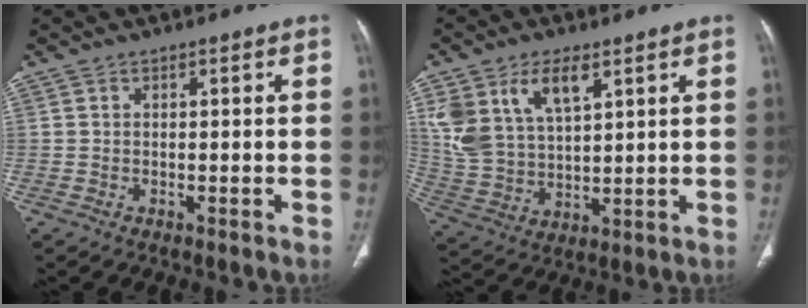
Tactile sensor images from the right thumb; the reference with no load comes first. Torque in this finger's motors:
{"motor_torque": [1.44, 2.19, 1.13, 0.79, 0.13]}